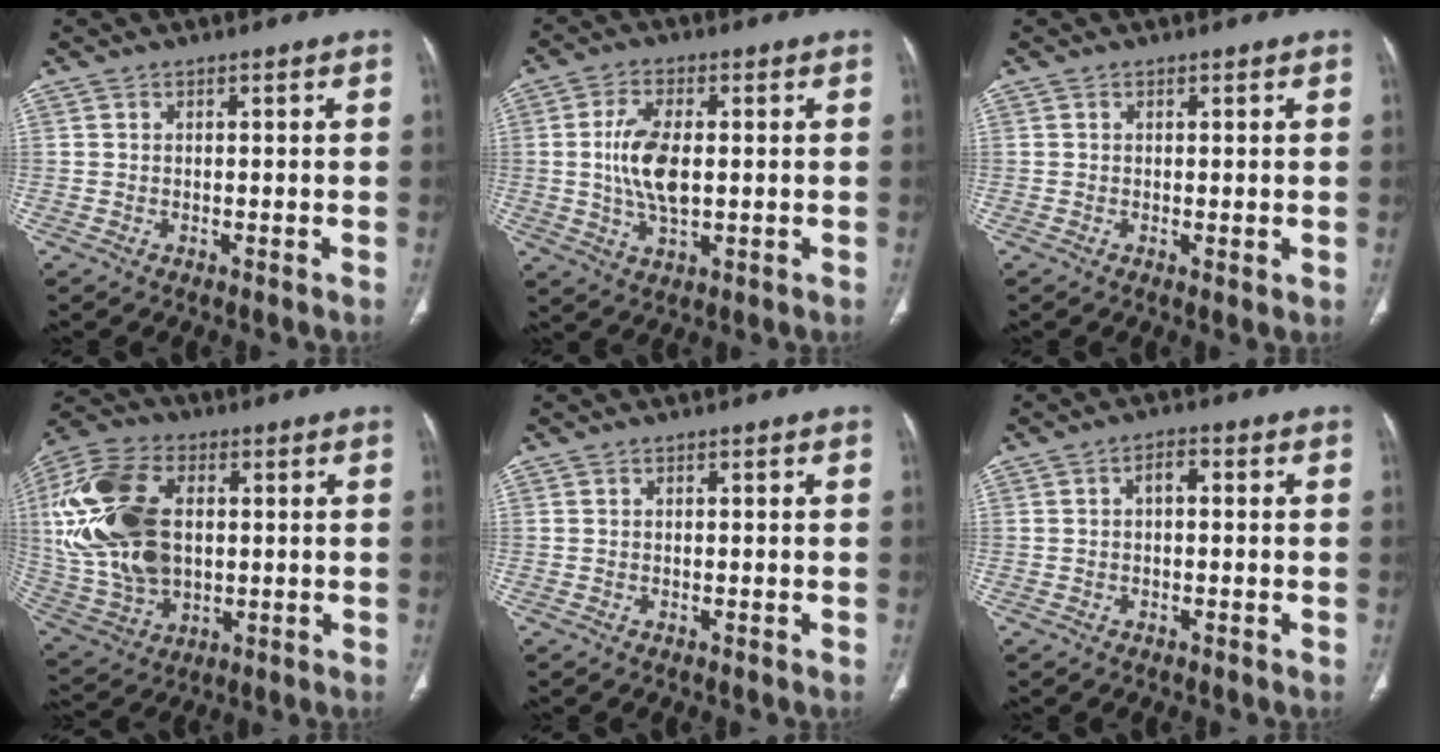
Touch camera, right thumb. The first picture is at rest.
{"total": 9.0, "force": [0.3, 4.4, 7.9], "torque": [-0.163, -0.003, 0.009]}
{"total": 0.9, "force": [0.0, 0.3, 0.9], "torque": [-0.019, -0.006, 0.000]}
{"total": 22.7, "force": [2.7, 14.5, 17.2], "torque": [-0.367, -0.001, 0.059]}
{"total": 0.0}
{"total": 3.8, "force": [0.1, 2.2, 3.1], "torque": [-0.037, 0.015, -0.008]}